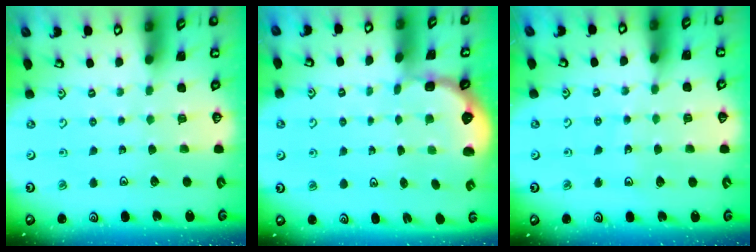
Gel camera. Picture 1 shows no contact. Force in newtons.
{"total": 2.6, "press": 2.1, "slide": 1.6}
{"total": 6.6, "press": 6.2, "slide": 2.2}